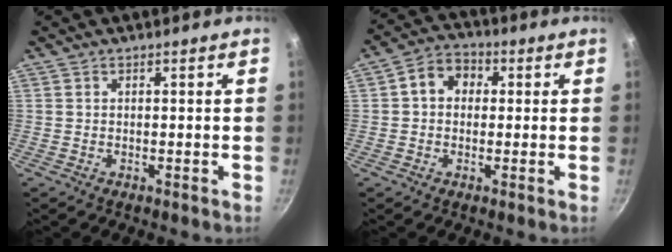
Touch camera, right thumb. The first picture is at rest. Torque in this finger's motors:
{"motor_torque": [0.08, 1.45, 0.96, -0.29, 0.04]}